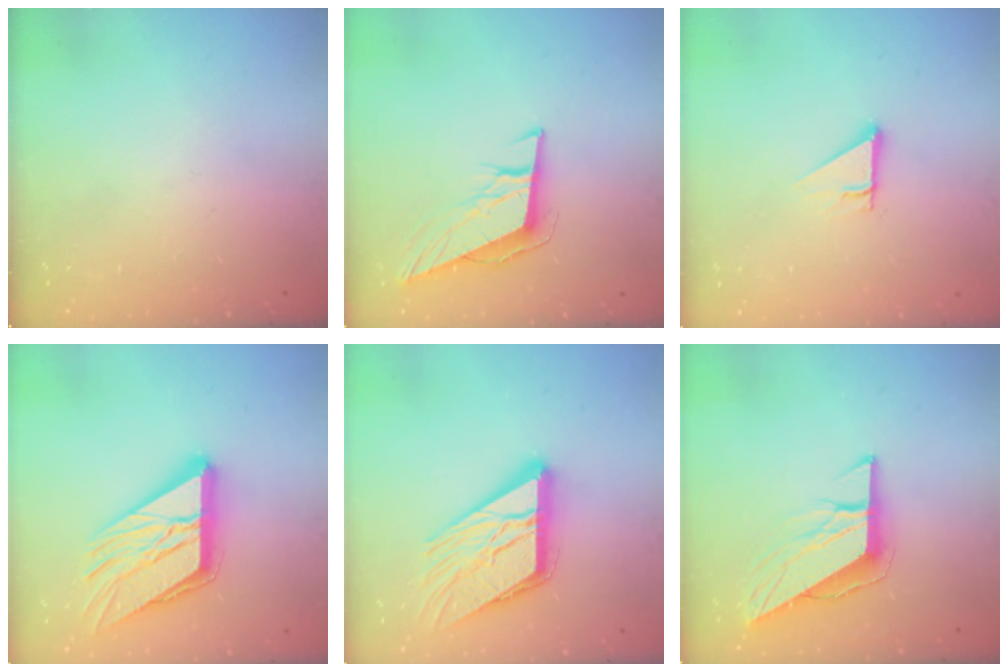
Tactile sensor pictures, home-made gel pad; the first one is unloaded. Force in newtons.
{"total": 10.2, "press": 9.6, "slide": 3.5}
{"total": 2.7, "press": 2.7, "slide": 0.1}
{"total": 21.5, "press": 21.3, "slide": 2.9}
{"total": 17.8, "press": 17.7, "slide": 2.1}
{"total": 9.4, "press": 9.4, "slide": 1.0}